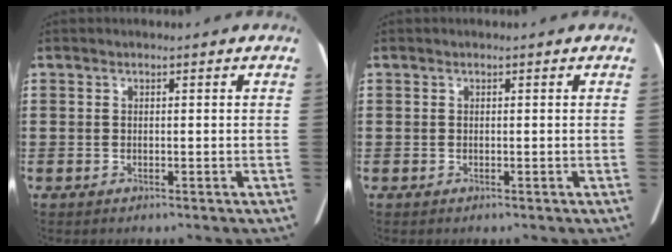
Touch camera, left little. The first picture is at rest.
{"total": 0.0}